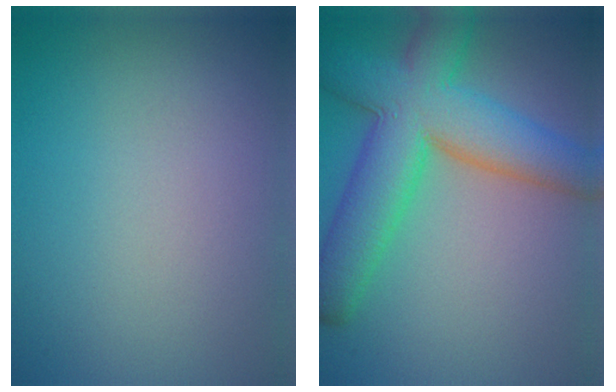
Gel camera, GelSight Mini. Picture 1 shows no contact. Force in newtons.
{"total": 9.7, "press": 9.7, "slide": 0.3}